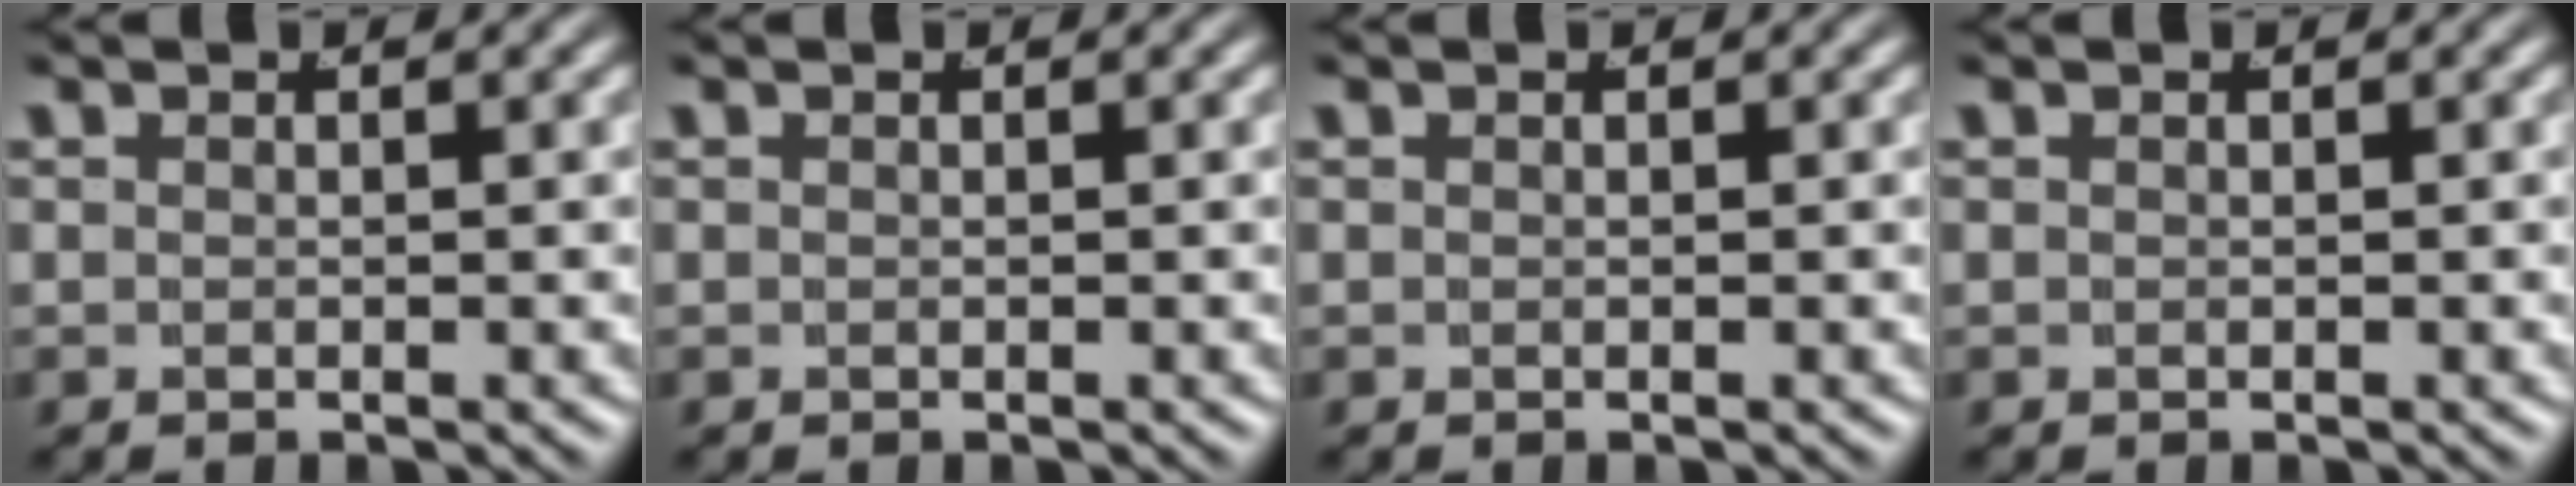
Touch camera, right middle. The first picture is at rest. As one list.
[{"total": 0.0}, {"total": 0.0}, {"total": 0.0}]